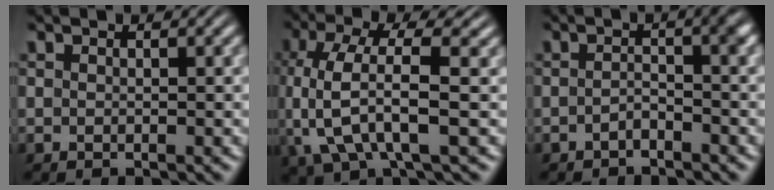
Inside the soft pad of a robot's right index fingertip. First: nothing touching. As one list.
[{"total": 7.1, "force": [-0.1, 4.1, 5.8], "torque": [-0.154, -0.023, 0.008]}, {"total": 2.3, "force": [-1.2, 0.5, 1.9], "torque": [-0.019, -0.002, -0.023]}]